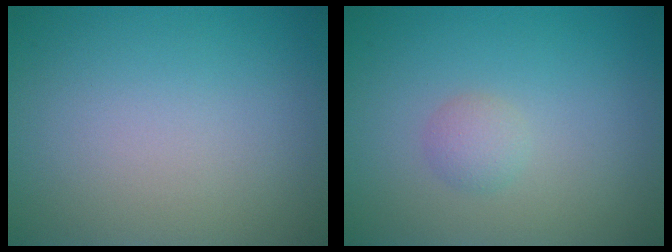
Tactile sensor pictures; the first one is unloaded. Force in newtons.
{"total": 1.3, "press": 1.3, "slide": 0.1}